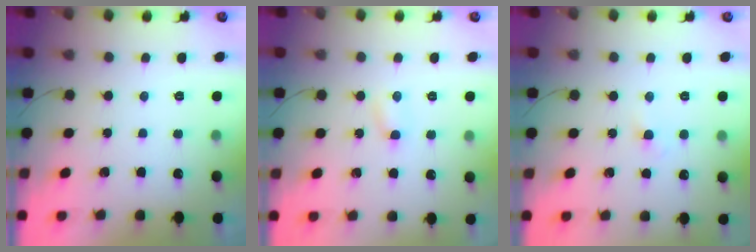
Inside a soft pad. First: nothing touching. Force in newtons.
{"total": 1.8, "press": 1.7, "slide": 0.5}
{"total": 1.8, "press": 1.6, "slide": 0.7}